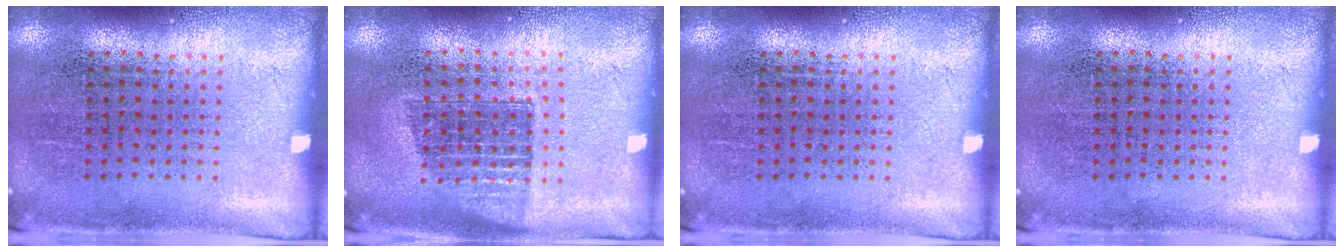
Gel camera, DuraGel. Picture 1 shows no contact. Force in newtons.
{"total": 1.3, "press": 1.1, "slide": 0.6}
{"total": 0.0}
{"total": 0.0}